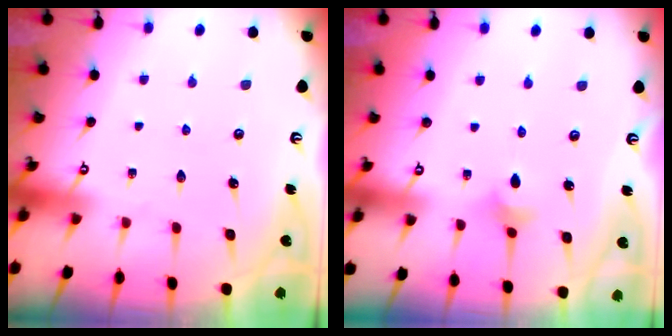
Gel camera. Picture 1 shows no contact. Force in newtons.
{"total": 3.4, "press": 3.3, "slide": 0.8}